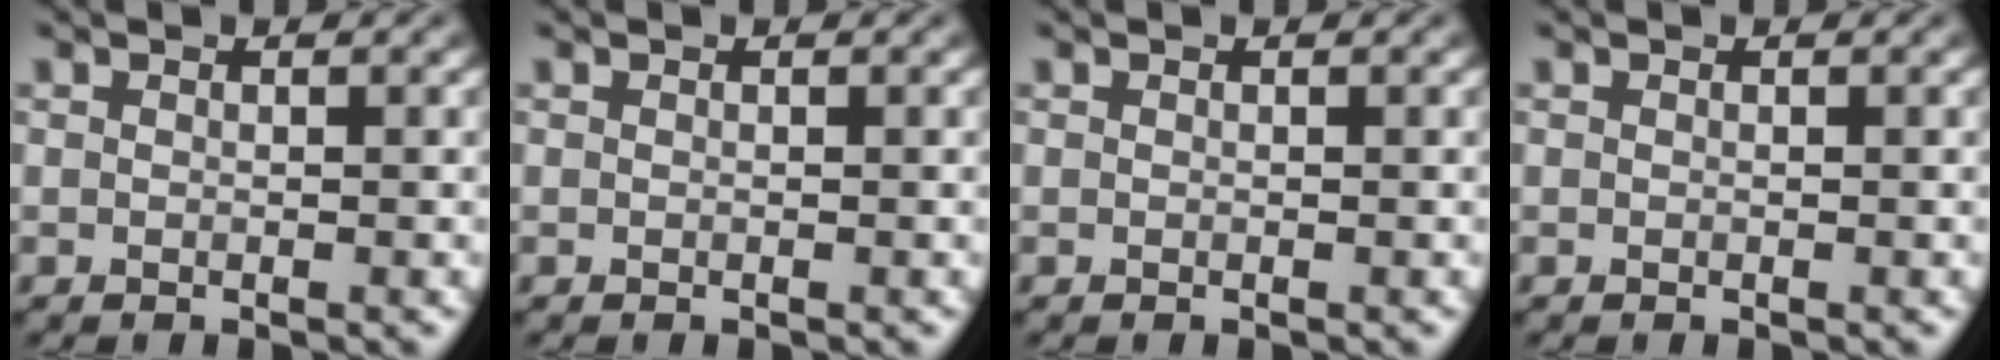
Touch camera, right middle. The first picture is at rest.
{"total": 0.0}
{"total": 0.0}
{"total": 0.0}